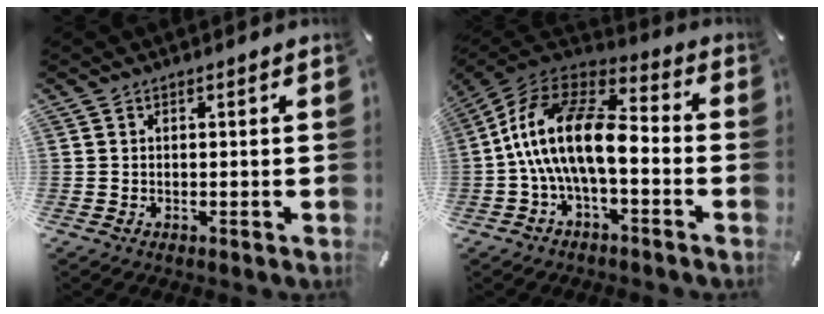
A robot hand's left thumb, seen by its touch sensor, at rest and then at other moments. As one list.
[{"total": 17.8, "force": [-2.6, 8.8, 15.3], "torque": [-0.309, 0.017, -0.047]}]